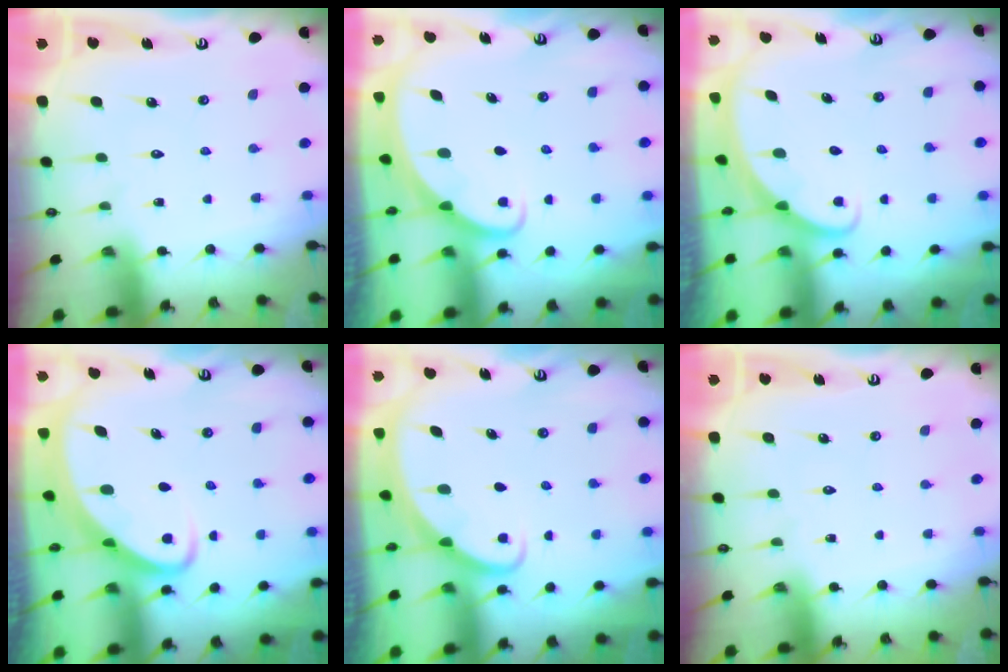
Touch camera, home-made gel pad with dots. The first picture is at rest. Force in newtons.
{"total": 1.6, "press": 1.6, "slide": 0.1}
{"total": 1.6, "press": 1.6, "slide": 0.0}
{"total": 3.6, "press": 3.5, "slide": 0.4}
{"total": 1.9, "press": 1.9, "slide": 0.1}
{"total": 0.0}